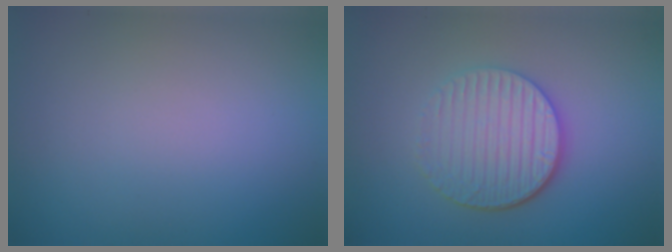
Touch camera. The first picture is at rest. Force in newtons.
{"total": 4.7, "press": 3.7, "slide": 3.0}